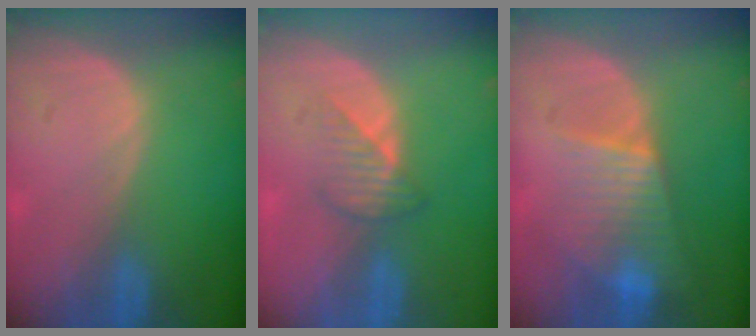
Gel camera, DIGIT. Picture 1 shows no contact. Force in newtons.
{"total": 3.5, "press": 3.2, "slide": 1.4}
{"total": 6.7, "press": 6.6, "slide": 1.3}